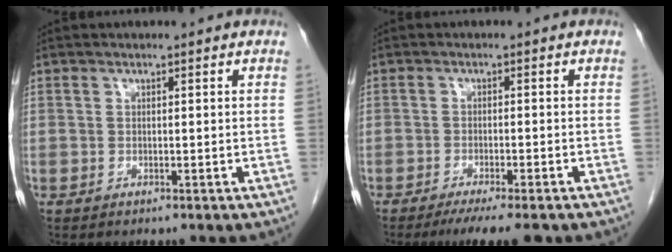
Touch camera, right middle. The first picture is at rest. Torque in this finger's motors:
{"motor_torque": [0.63, -0.51, 0.09, 0.03]}